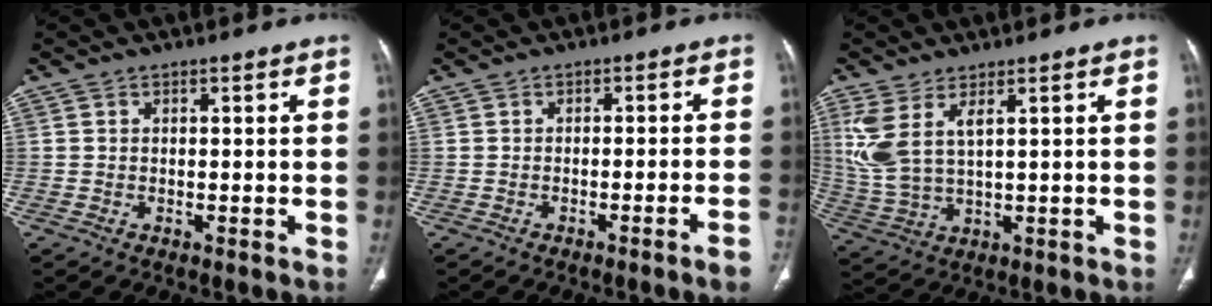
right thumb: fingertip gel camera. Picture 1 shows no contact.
{"total": 4.2, "force": [-2.4, -0.4, 3.4], "torque": [-0.055, 0.010, -0.031]}
{"total": 8.7, "force": [3.6, 3.5, 7.1], "torque": [-0.171, -0.014, 0.087]}